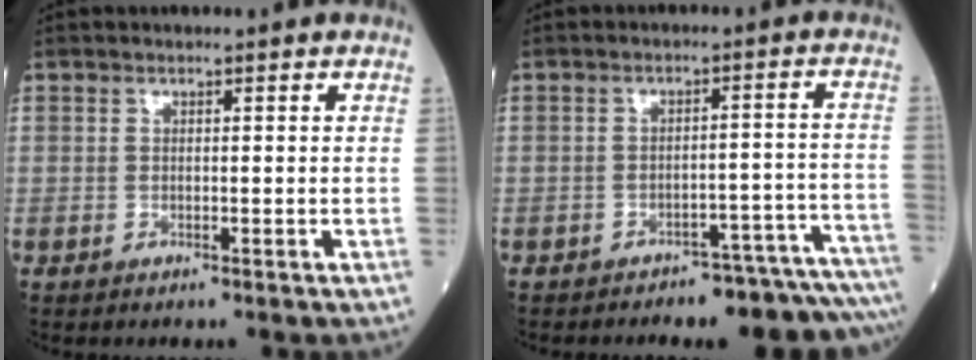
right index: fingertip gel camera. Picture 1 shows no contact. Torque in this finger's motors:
{"motor_torque": [0.97, -1.17, 0.38, 0.08]}